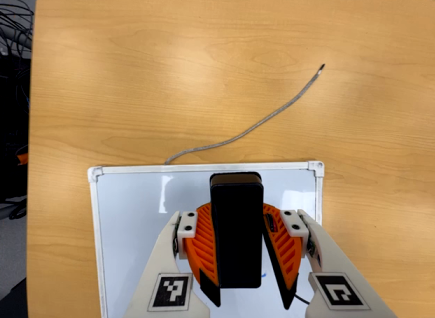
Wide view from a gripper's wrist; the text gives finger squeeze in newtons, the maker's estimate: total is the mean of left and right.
{"total": 9.5, "left": 9.3, "right": 9.7}